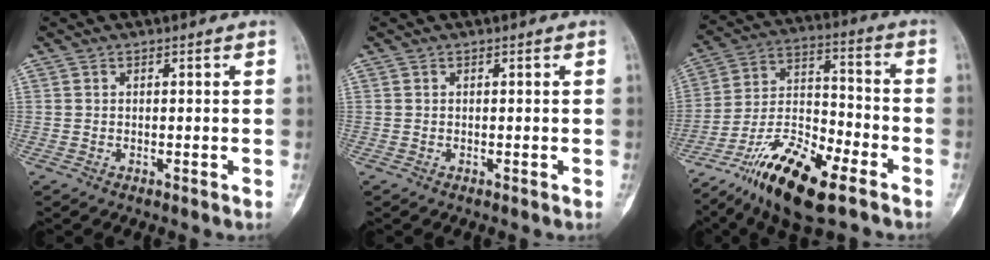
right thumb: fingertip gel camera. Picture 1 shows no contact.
{"total": 0.0}
{"total": 18.0, "force": [-11.5, 5.7, 12.7], "torque": [-0.228, 0.064, -0.208]}